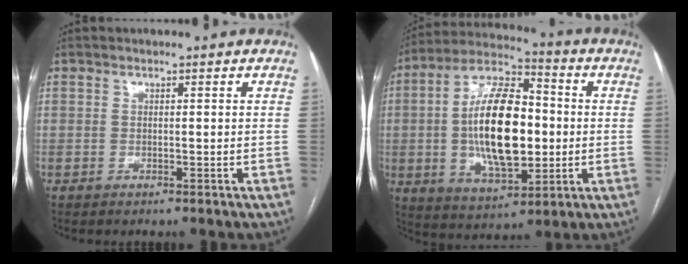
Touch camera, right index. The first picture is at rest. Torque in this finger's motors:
{"motor_torque": [2.15, -0.01, 0.45, 0.12]}